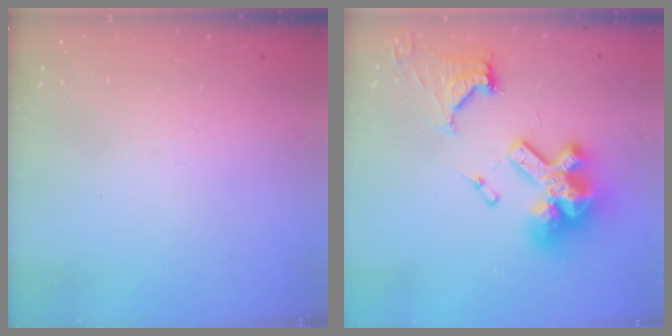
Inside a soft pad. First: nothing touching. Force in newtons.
{"total": 20.6, "press": 20.5, "slide": 2.2}